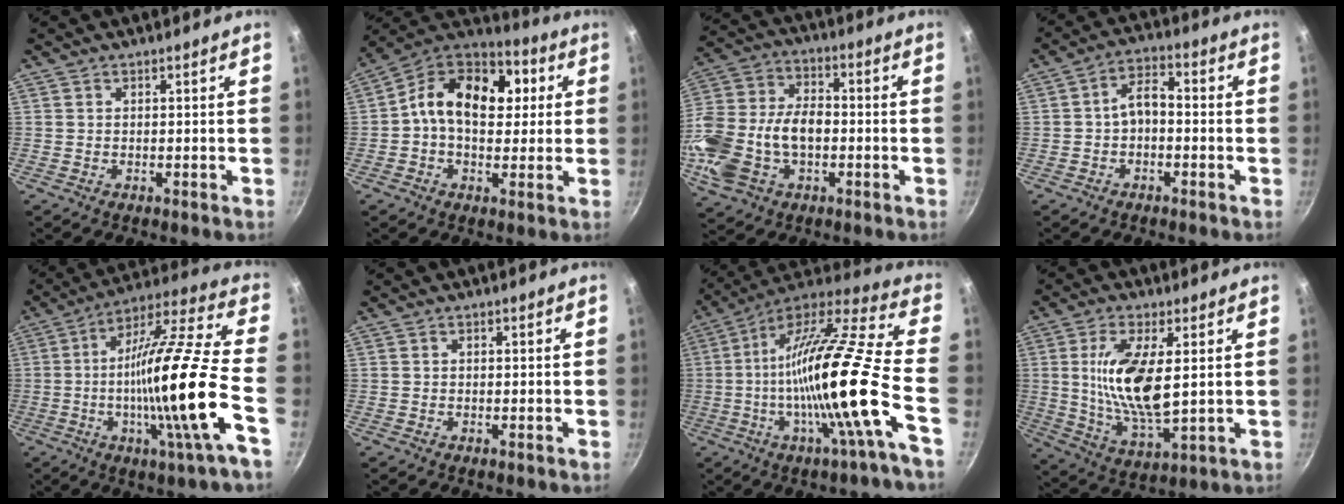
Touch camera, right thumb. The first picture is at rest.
{"total": 17.5, "force": [2.6, 12.0, 12.5], "torque": [-0.162, 0.024, 0.016]}
{"total": 18.8, "force": [-3.0, 12.4, 13.8], "torque": [-0.273, 0.036, -0.053]}
{"total": 5.3, "force": [-1.1, 3.3, 4.0], "torque": [-0.059, 0.030, -0.024]}
{"total": 23.2, "force": [-5.4, 2.2, 22.4], "torque": [-0.346, 0.021, -0.101]}
{"total": 0.0}
{"total": 24.6, "force": [-5.9, 2.7, 23.7], "torque": [-0.375, 0.006, -0.115]}
{"total": 14.4, "force": [2.3, 5.7, 13.1], "torque": [-0.248, -0.015, 0.047]}